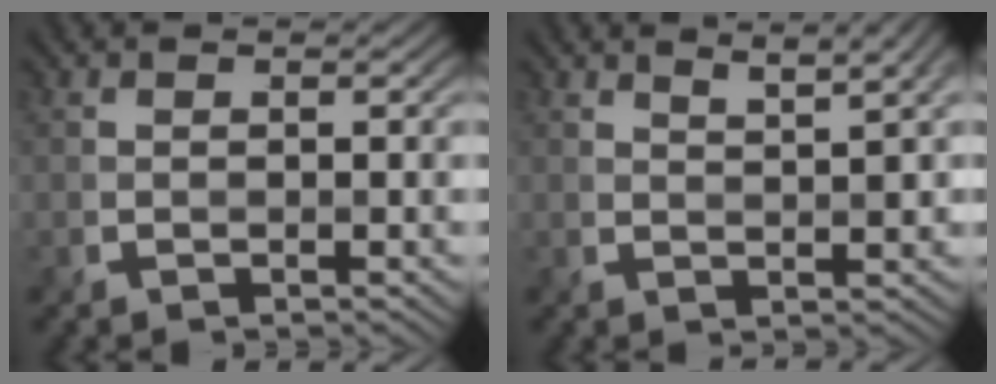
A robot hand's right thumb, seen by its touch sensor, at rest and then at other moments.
{"total": 4.2, "force": [2.8, 0.7, 3.0], "torque": [-0.052, 0.008, 0.047]}